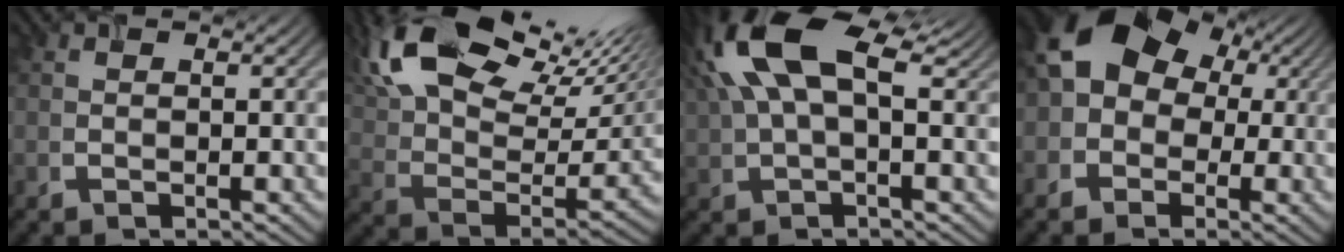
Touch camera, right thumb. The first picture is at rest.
{"total": 21.2, "force": [12.8, 9.4, 14.0], "torque": [-0.295, 0.060, 0.202]}
{"total": 13.8, "force": [4.6, 6.2, 11.4], "torque": [-0.262, 0.021, 0.088]}
{"total": 11.8, "force": [1.2, 9.8, 6.5], "torque": [-0.117, 0.033, -0.005]}